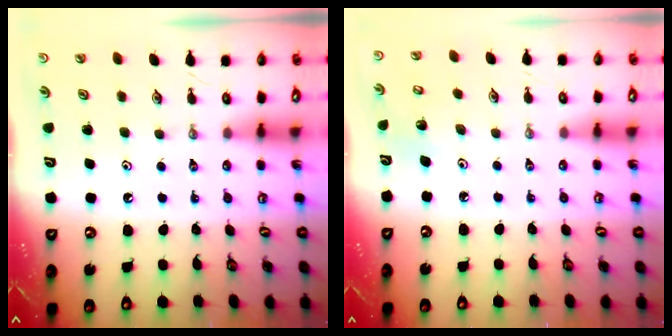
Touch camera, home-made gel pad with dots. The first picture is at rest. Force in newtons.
{"total": 3.4, "press": 3.4, "slide": 0.3}